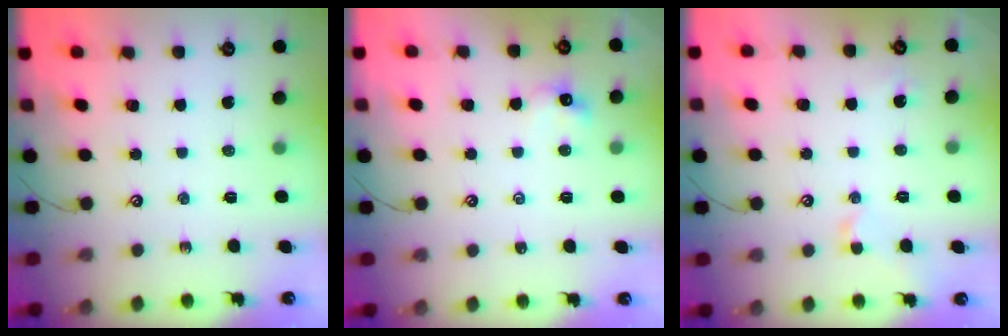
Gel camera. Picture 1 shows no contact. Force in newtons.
{"total": 2.2, "press": 2.1, "slide": 0.7}
{"total": 1.3, "press": 1.2, "slide": 0.4}